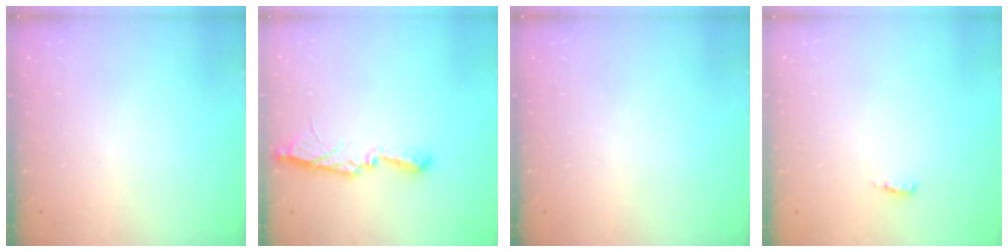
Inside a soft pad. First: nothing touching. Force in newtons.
{"total": 9.9, "press": 9.9, "slide": 0.3}
{"total": 0.0}
{"total": 2.7, "press": 2.5, "slide": 1.0}